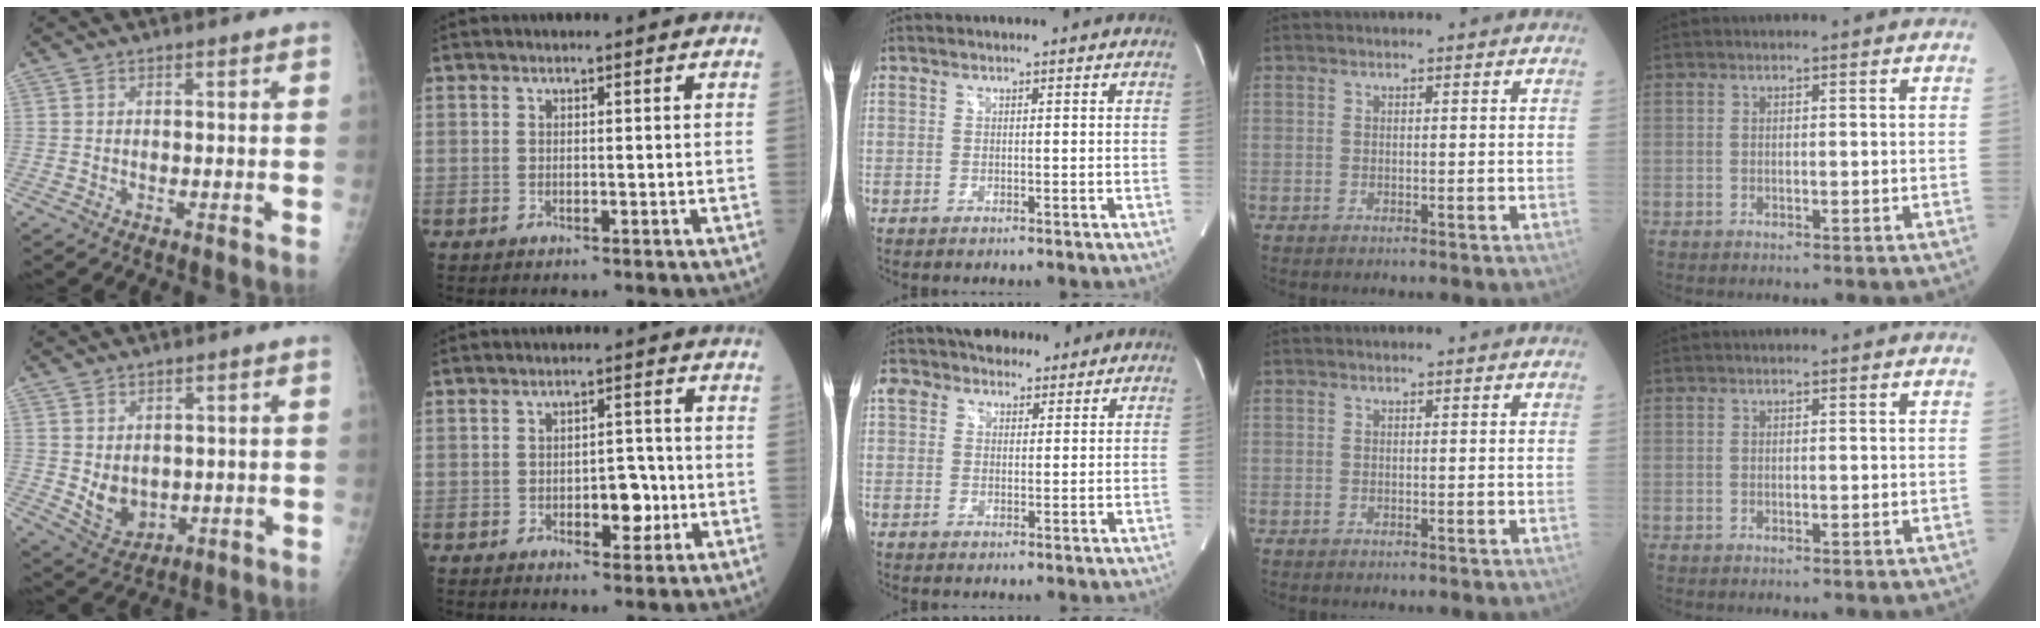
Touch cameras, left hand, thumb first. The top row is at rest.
{"thumb": {"total": 6.6, "force": [0.2, 5.2, 4.0], "torque": [-0.048, -0.017, 0.026]}, "index": {"total": 4.1, "force": [-1.3, 2.0, 3.3], "torque": [-0.037, 0.001, -0.018]}, "middle": {"total": 6.6, "force": [4.3, 4.3, 2.5], "torque": [-0.052, 0.036, 0.081]}}